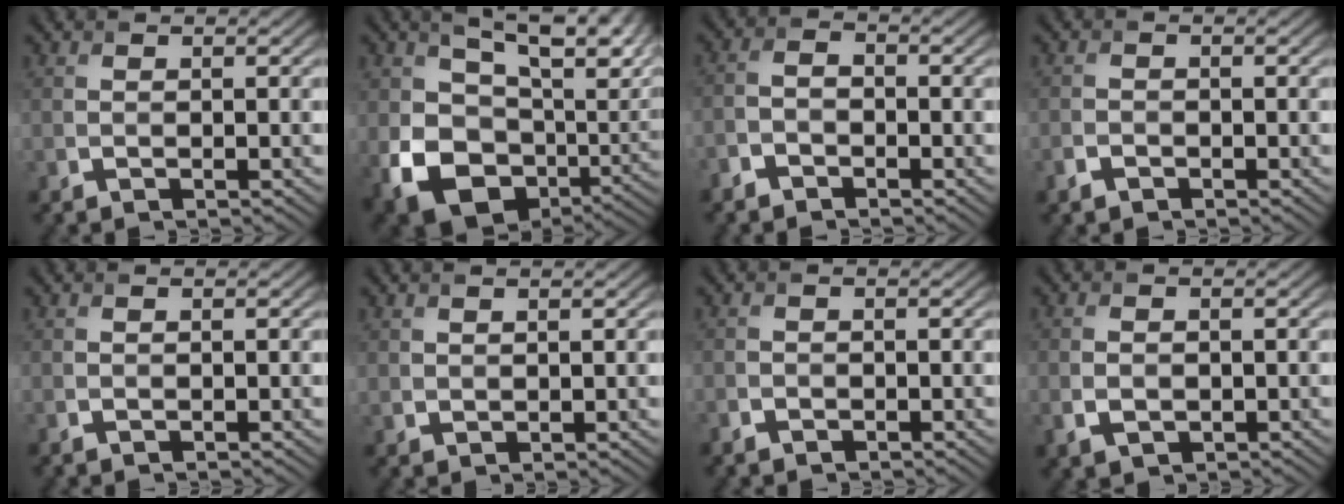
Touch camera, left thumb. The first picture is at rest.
{"total": 17.6, "force": [3.7, 10.7, 13.5], "torque": [-0.269, -0.025, 0.099]}
{"total": 2.6, "force": [-2.0, 1.3, 1.0], "torque": [-0.022, 0.001, -0.049]}
{"total": 1.5, "force": [-1.0, 1.0, 0.6], "torque": [-0.011, 0.000, -0.024]}
{"total": 0.0}
{"total": 1.2, "force": [1.0, 0.5, 0.4], "torque": [-0.014, -0.003, 0.025]}
{"total": 1.1, "force": [-0.7, 0.8, 0.3], "torque": [-0.008, -0.001, -0.016]}
{"total": 2.5, "force": [-0.5, 1.7, 1.7], "torque": [-0.037, -0.005, -0.006]}